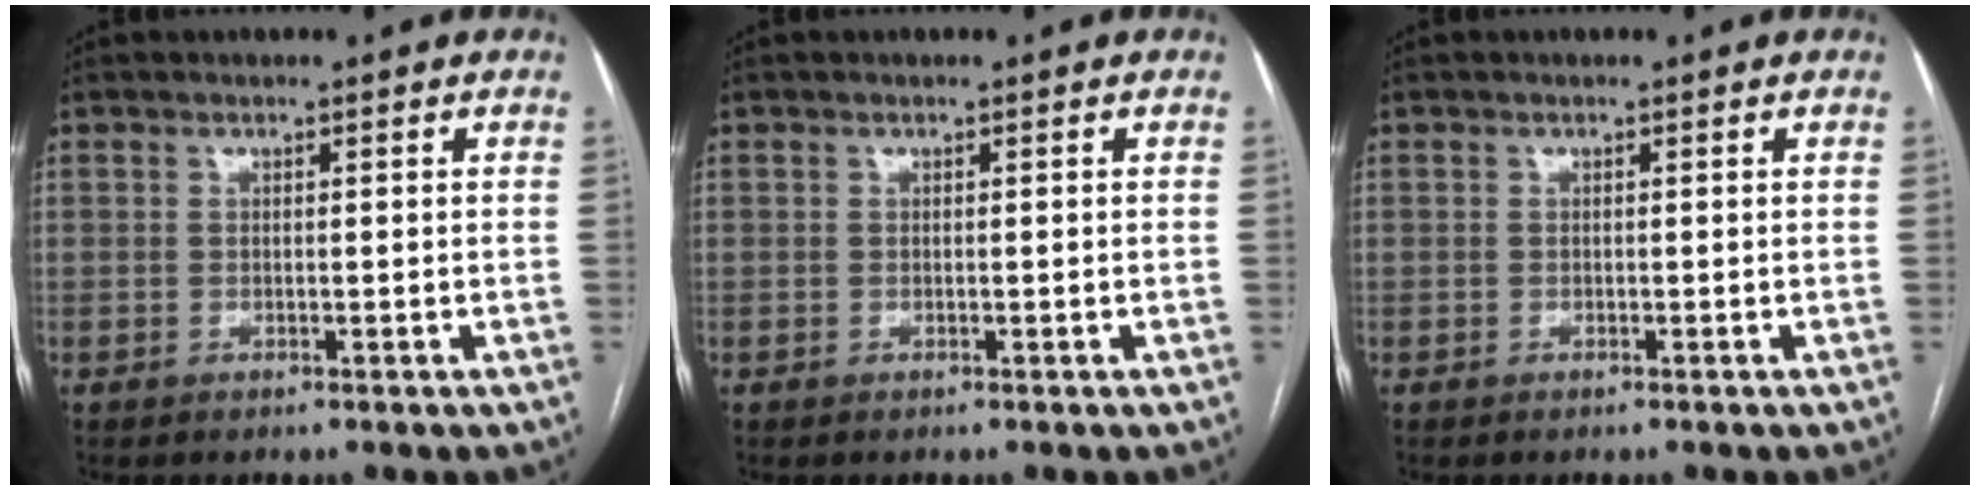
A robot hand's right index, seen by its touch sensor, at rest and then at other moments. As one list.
[{"total": 0.0}, {"total": 0.0}]